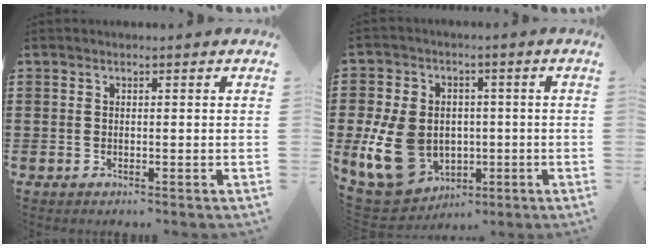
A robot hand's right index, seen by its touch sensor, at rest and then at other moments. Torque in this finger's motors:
{"motor_torque": [1.93, 0.21, 1.05, 0.21]}